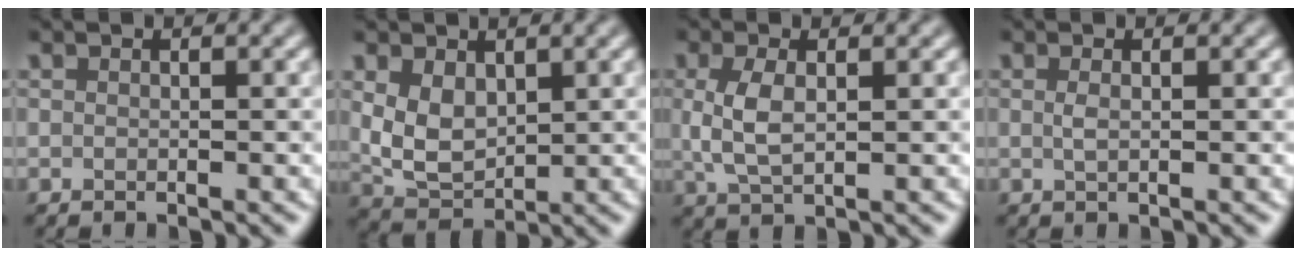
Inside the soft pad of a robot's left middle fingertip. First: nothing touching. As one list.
[{"total": 4.1, "force": [0.9, 2.7, 2.9], "torque": [-0.068, -0.004, 0.023]}, {"total": 3.2, "force": [0.4, 1.5, 2.9], "torque": [-0.068, 0.000, 0.008]}, {"total": 0.9, "force": [0.1, 0.3, 0.8], "torque": [-0.016, 0.001, 0.002]}]